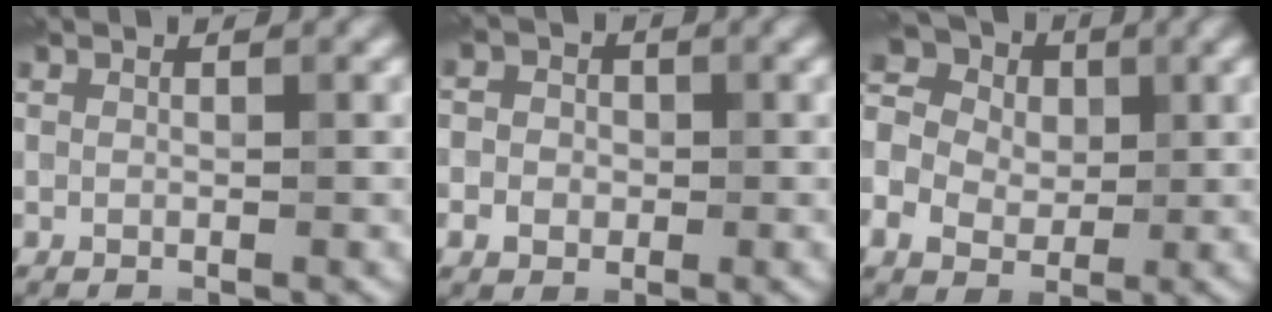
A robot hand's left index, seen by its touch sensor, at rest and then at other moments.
{"total": 3.5, "force": [-0.2, 3.2, 1.5], "torque": [-0.003, 0.005, -0.024]}
{"total": 8.8, "force": [0.4, 7.3, 5.0], "torque": [-0.116, 0.023, -0.019]}